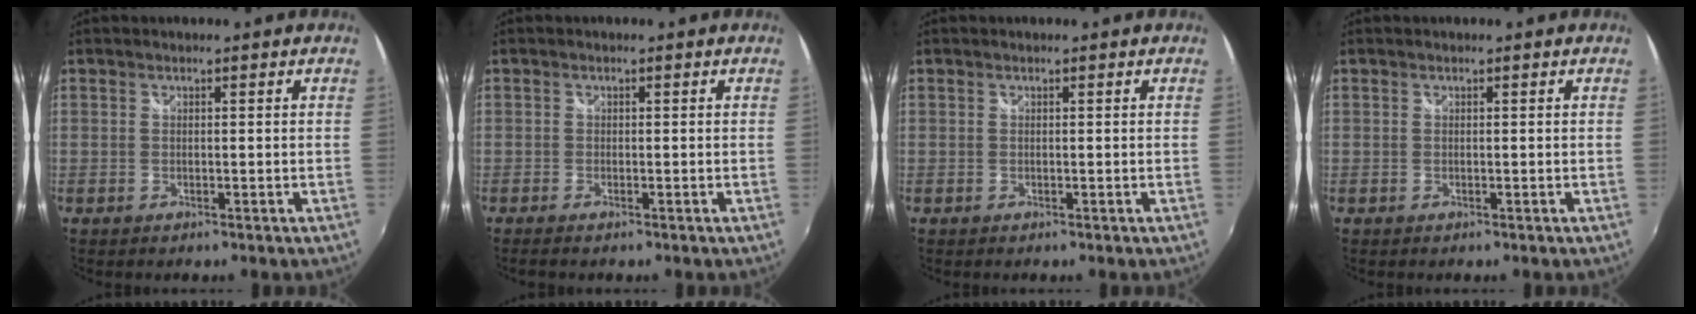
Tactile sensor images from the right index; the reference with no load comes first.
{"total": 1.3, "force": [-1.1, 0.4, 0.6], "torque": [-0.014, -0.006, -0.021]}
{"total": 0.0}
{"total": 0.0}